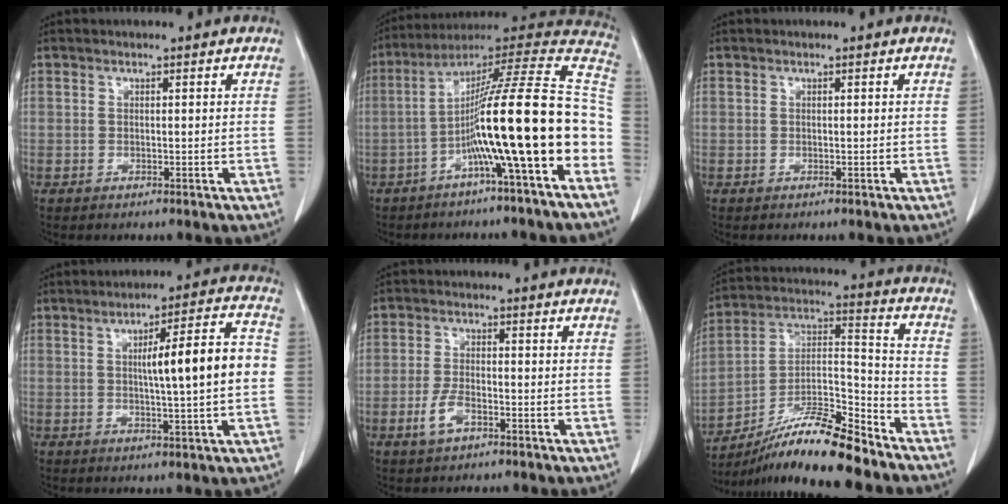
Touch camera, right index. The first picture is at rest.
{"total": 20.7, "force": [-5.9, -0.1, 19.8], "torque": [-0.291, 0.024, -0.104]}
{"total": 0.0}
{"total": 11.1, "force": [0.3, 0.6, 11.1], "torque": [-0.161, 0.021, 0.004]}
{"total": 4.1, "force": [-2.0, 1.7, 3.1], "torque": [-0.066, 0.000, -0.038]}
{"total": 15.9, "force": [-13.1, 1.2, 8.9], "torque": [-0.155, 0.013, -0.229]}